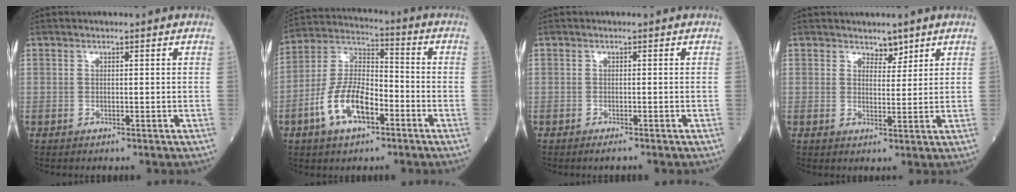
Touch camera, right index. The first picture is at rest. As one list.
[{"total": 11.5, "force": [-5.0, 5.0, 9.1], "torque": [-0.196, 0.012, -0.094]}, {"total": 1.8, "force": [-1.4, -0.2, 1.1], "torque": [-0.014, -0.003, -0.019]}, {"total": 2.4, "force": [2.0, 1.1, 0.6], "torque": [-0.004, -0.004, 0.030]}]